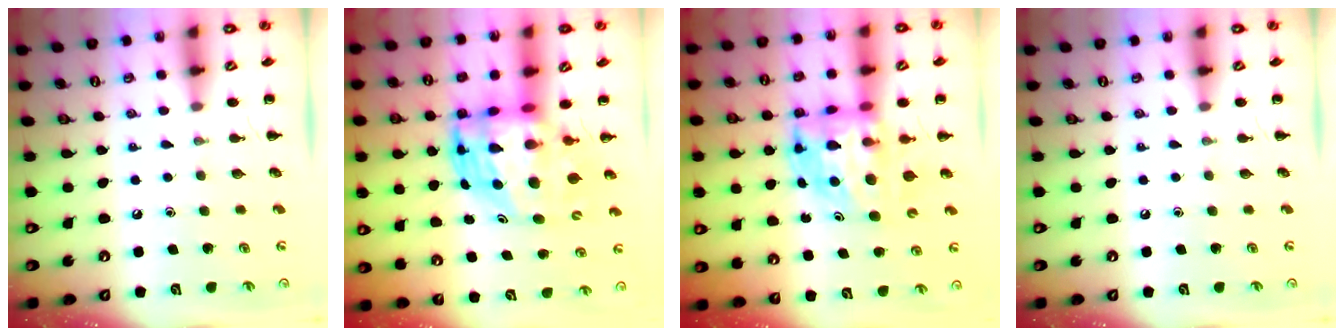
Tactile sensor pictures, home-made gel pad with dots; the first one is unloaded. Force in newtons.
{"total": 9.1, "press": 8.9, "slide": 2.1}
{"total": 9.3, "press": 8.9, "slide": 2.8}
{"total": 0.0}